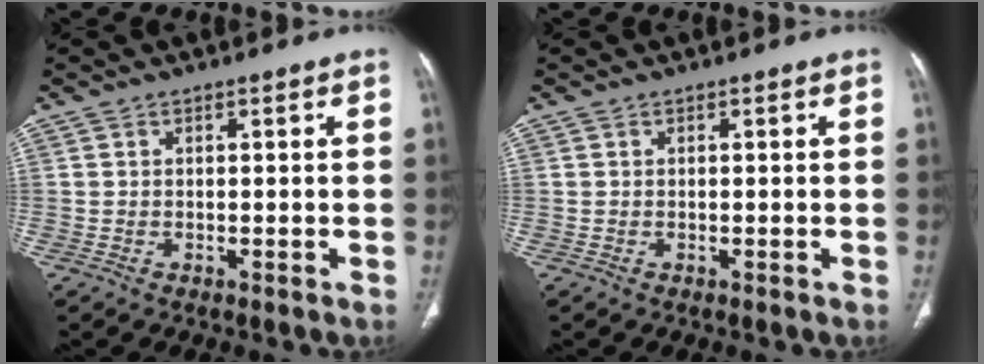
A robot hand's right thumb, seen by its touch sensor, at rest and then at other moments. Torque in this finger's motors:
{"motor_torque": [0.06, 0.06, -0.12, -0.14, 0.03]}